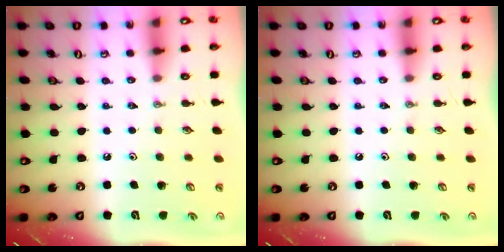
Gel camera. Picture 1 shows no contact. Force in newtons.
{"total": 0.0}